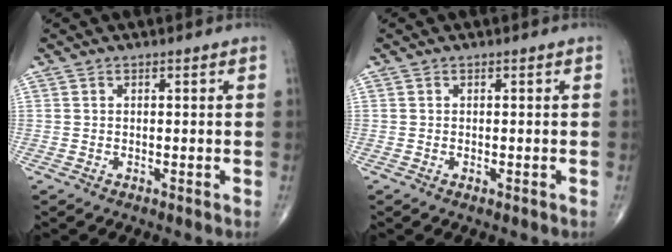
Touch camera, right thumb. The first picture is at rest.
{"total": 0.5, "force": [-0.2, 0.3, 0.4], "torque": [-0.007, -0.001, -0.003]}